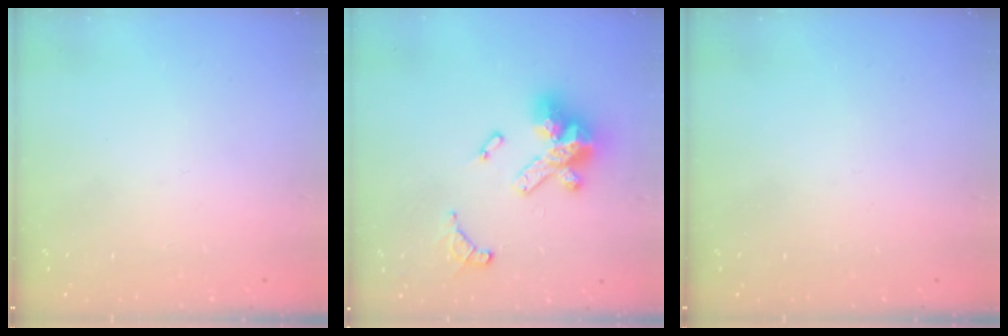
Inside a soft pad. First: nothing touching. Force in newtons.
{"total": 14.2, "press": 14.2, "slide": 1.0}
{"total": 0.0}